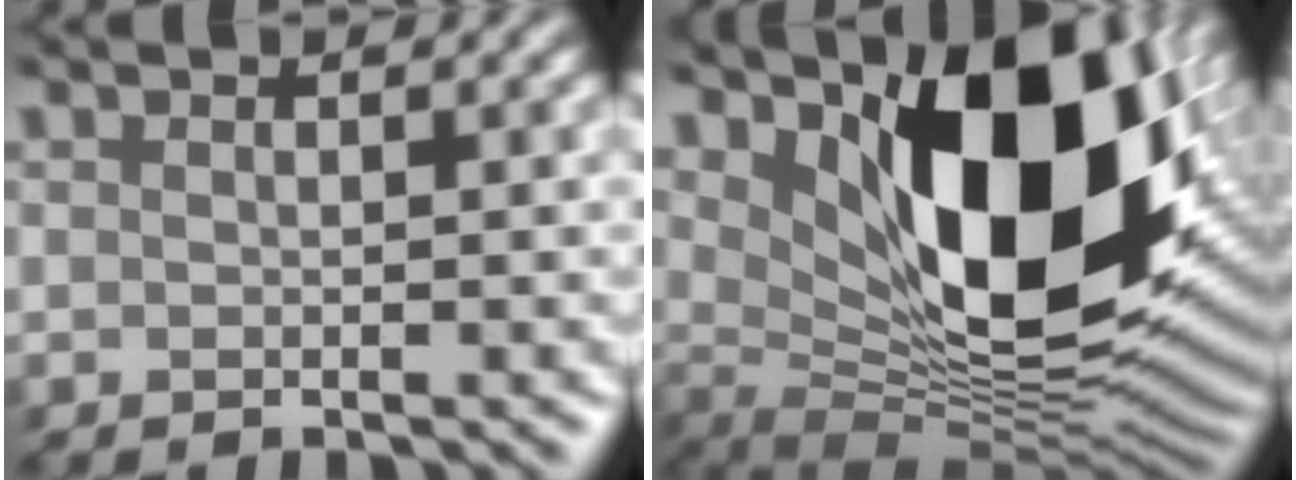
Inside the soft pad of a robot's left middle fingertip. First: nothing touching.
{"total": 13.9, "force": [4.6, 6.4, 11.5], "torque": [-0.167, -0.019, 0.082]}